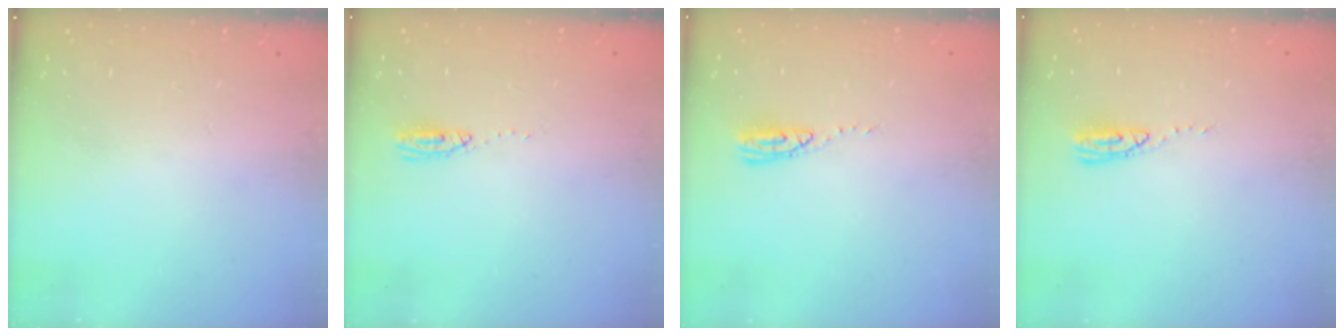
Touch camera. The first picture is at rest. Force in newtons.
{"total": 9.3, "press": 5.1, "slide": 7.7}
{"total": 6.5, "press": 6.5, "slide": 0.5}
{"total": 6.5, "press": 6.5, "slide": 0.5}